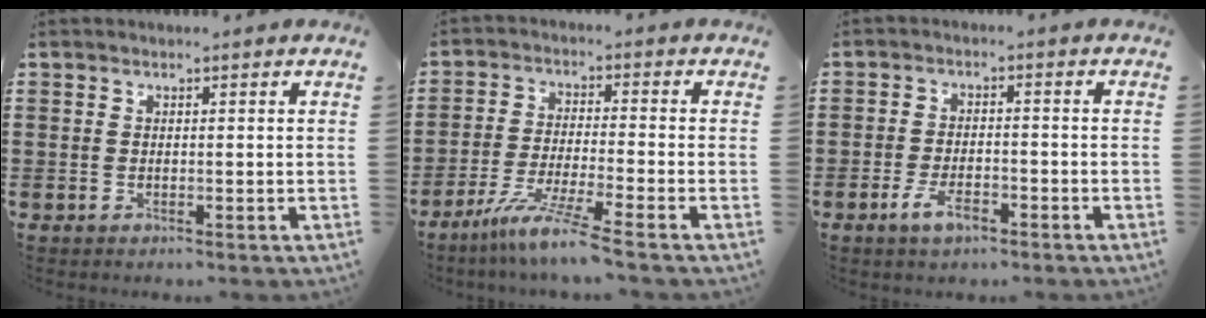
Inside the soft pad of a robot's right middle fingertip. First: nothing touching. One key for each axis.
{"total": 7.7, "fx": -6.2, "fy": -0.4, "fz": 4.5, "tx": -0.099, "ty": -0.016, "tz": -0.121}
{"total": 4.7, "fx": -2.9, "fy": 1.8, "fz": 3.2, "tx": -0.066, "ty": 0.007, "tz": -0.058}